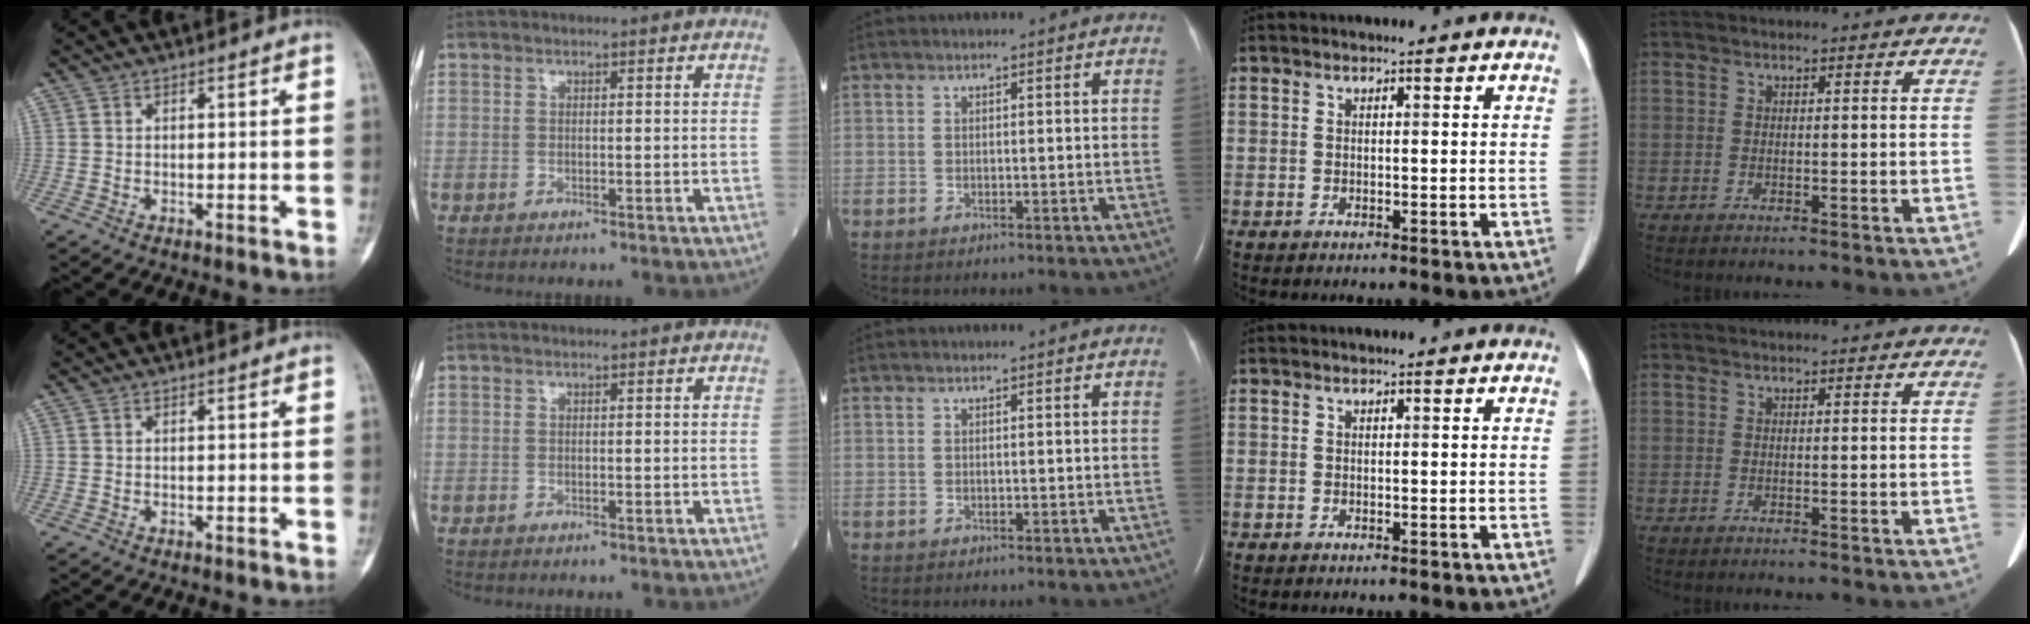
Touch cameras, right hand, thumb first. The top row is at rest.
{}